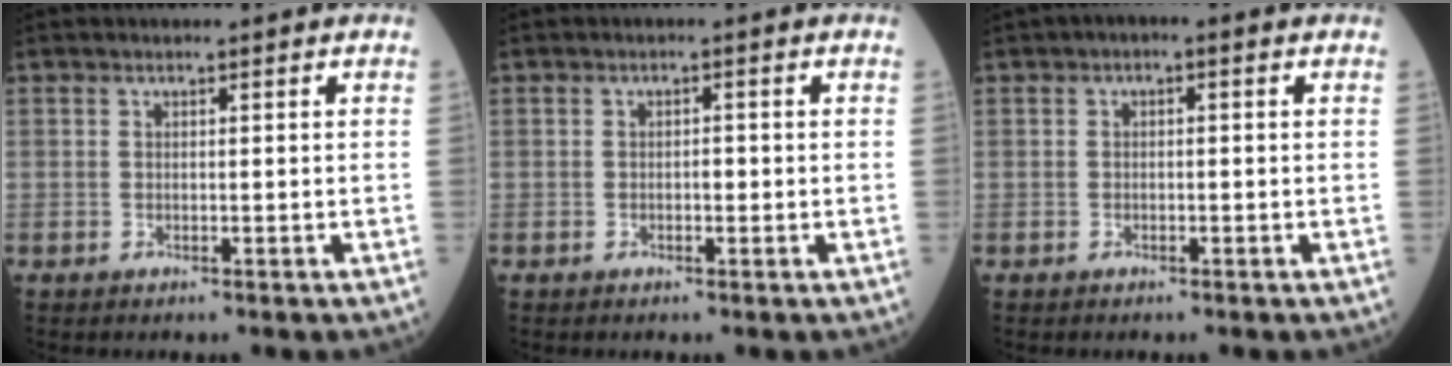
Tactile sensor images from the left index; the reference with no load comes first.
{"total": 1.0, "force": [-0.4, 0.5, 0.8], "torque": [-0.010, -0.001, -0.009]}
{"total": 1.4, "force": [0.2, 0.6, 1.3], "torque": [-0.014, 0.007, -0.004]}